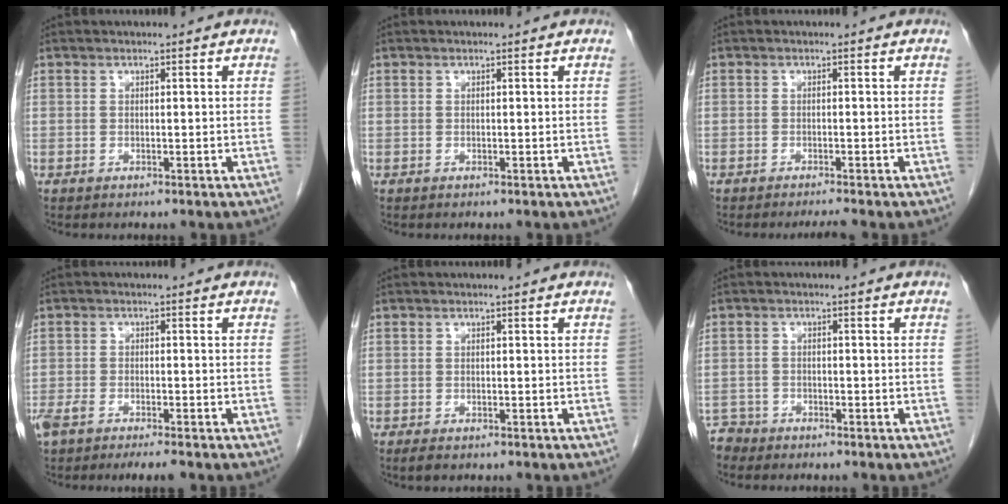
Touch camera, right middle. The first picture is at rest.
{"total": 0.0}
{"total": 1.6, "force": [-1.4, -0.6, 0.5], "torque": [-0.009, -0.005, -0.023]}
{"total": 6.0, "force": [-4.4, 1.3, 3.7], "torque": [-0.066, -0.006, -0.073]}
{"total": 1.4, "force": [-1.0, 0.6, 0.8], "torque": [-0.019, -0.002, -0.013]}
{"total": 2.3, "force": [-2.1, 0.6, -0.8], "torque": [0.014, -0.003, -0.043]}